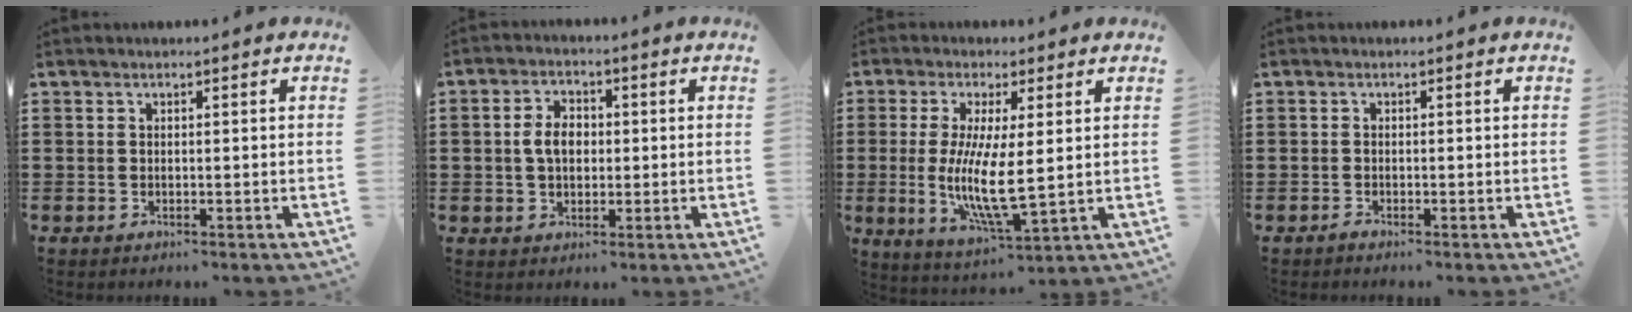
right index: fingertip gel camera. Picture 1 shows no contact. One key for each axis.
{"total": 4.6, "fx": 0.1, "fy": 3.1, "fz": 3.5, "tx": -0.080, "ty": 0.010, "tz": -0.003}
{"total": 9.0, "fx": 0.3, "fy": 2.3, "fz": 8.7, "tx": -0.175, "ty": -0.015, "tz": 0.003}
{"total": 0.6, "fx": -0.6, "fy": 0.0, "fz": 0.0, "tx": -0.002, "ty": -0.002, "tz": -0.012}